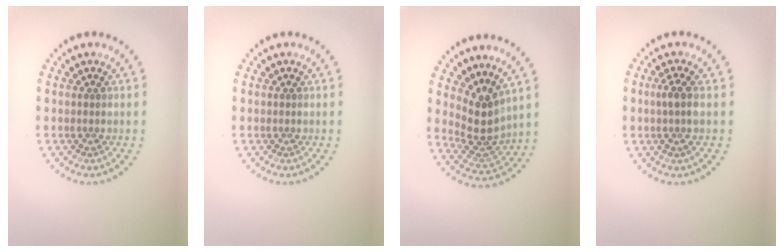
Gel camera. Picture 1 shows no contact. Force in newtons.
{"total": 0.0}
{"total": 3.6, "press": 2.7, "slide": 2.4}
{"total": 1.9, "press": 1.6, "slide": 1.0}